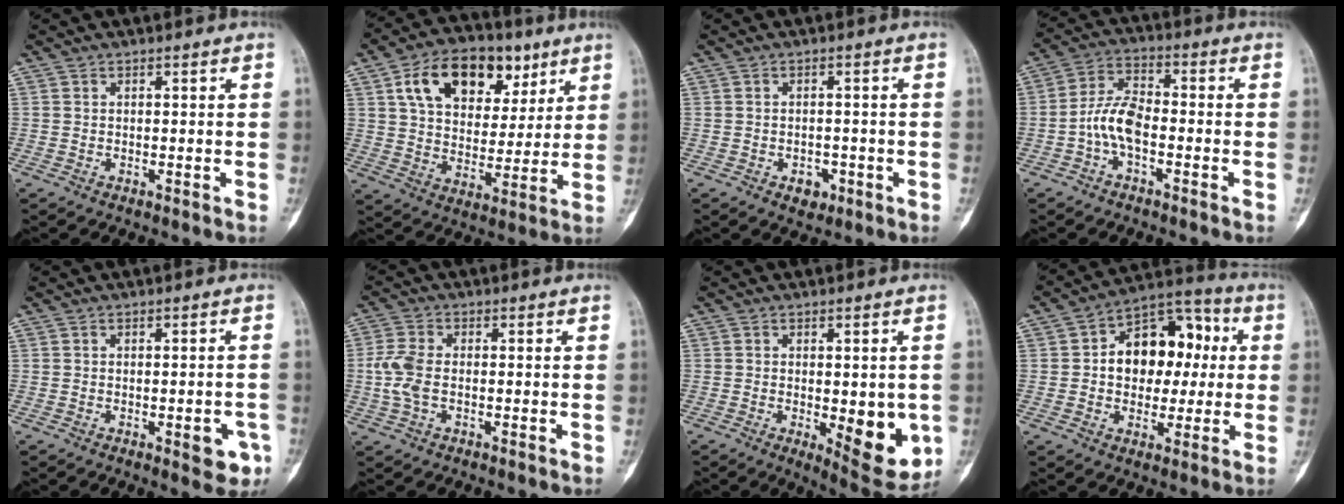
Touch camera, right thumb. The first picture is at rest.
{"total": 18.2, "force": [8.3, 11.5, 11.3], "torque": [-0.145, -0.012, 0.138]}
{"total": 3.2, "force": [-1.4, 2.3, 1.7], "torque": [-0.009, 0.006, -0.014]}
{"total": 7.6, "force": [-2.2, 3.8, 6.2], "torque": [-0.121, 0.030, -0.050]}
{"total": 5.1, "force": [-2.0, 2.1, 4.2], "torque": [-0.032, 0.007, -0.018]}
{"total": 6.0, "force": [-0.6, 3.5, 4.8], "torque": [-0.120, 0.009, -0.015]}
{"total": 11.3, "force": [-2.2, 4.5, 10.1], "torque": [-0.103, -0.019, -0.018]}
{"total": 15.7, "force": [1.7, 10.8, 11.3], "torque": [-0.111, 0.031, 0.018]}